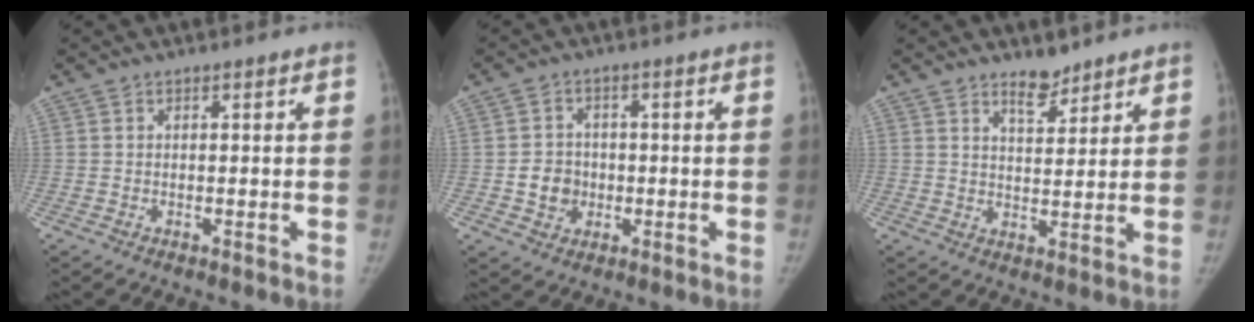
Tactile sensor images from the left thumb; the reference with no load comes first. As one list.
[{"total": 5.6, "force": [-0.8, 5.1, 2.3], "torque": [-0.016, 0.008, -0.012]}, {"total": 4.7, "force": [3.9, 1.9, 1.9], "torque": [-0.013, -0.032, 0.065]}]